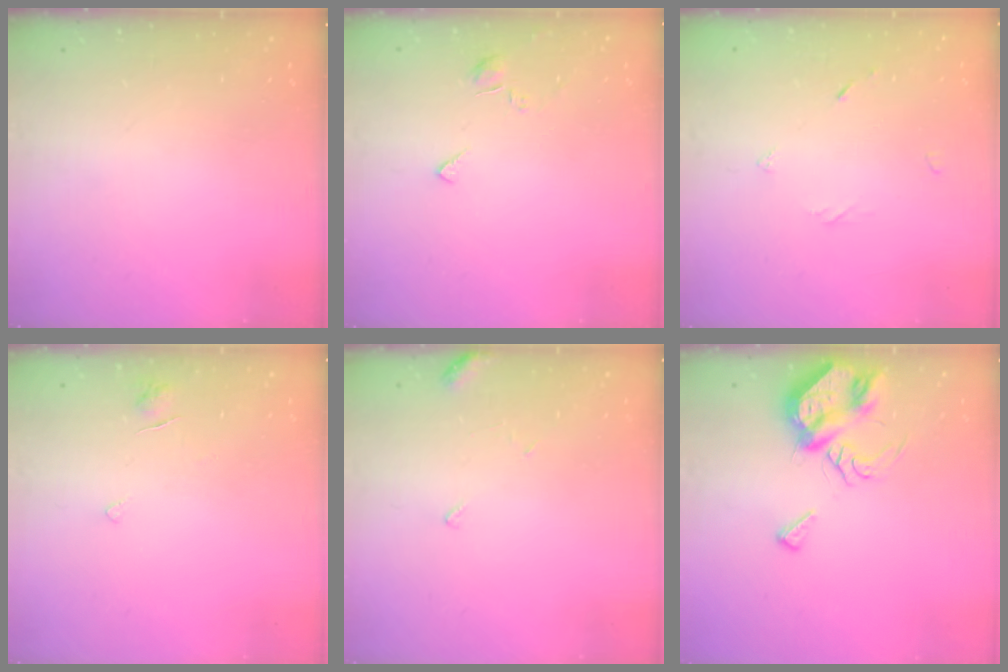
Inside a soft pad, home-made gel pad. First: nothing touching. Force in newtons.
{"total": 3.0, "press": 3.0, "slide": 0.2}
{"total": 2.0, "press": 2.0, "slide": 0.2}
{"total": 3.0, "press": 3.0, "slide": 0.2}
{"total": 5.4, "press": 5.4, "slide": 0.5}
{"total": 9.3, "press": 9.3, "slide": 0.5}